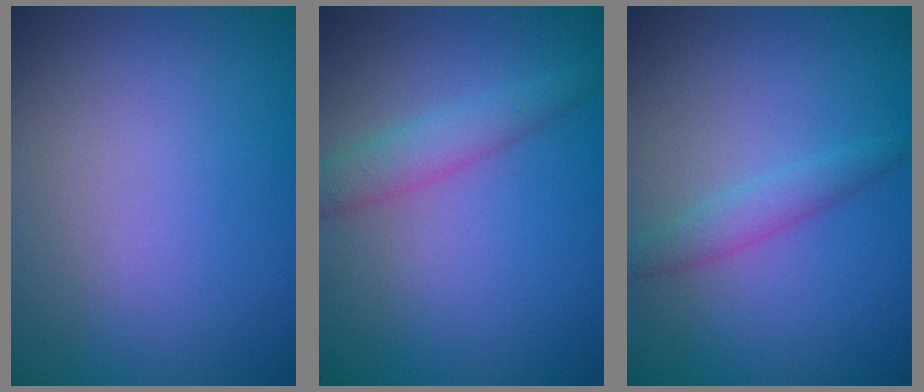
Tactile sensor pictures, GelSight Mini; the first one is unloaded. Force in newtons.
{"total": 2.5, "press": 2.5, "slide": 0.1}
{"total": 1.9, "press": 1.9, "slide": 0.1}